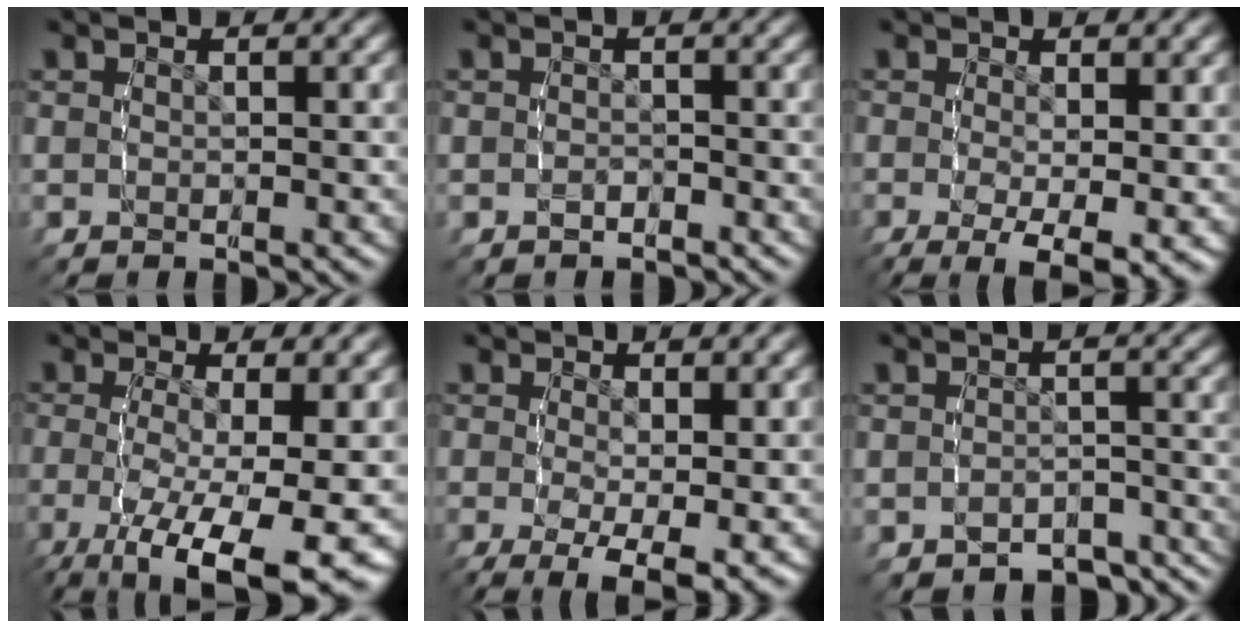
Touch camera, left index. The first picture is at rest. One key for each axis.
{"total": 1.1, "fx": -1.0, "fy": 0.5, "fz": 0.0, "tx": 0.001, "ty": -0.003, "tz": -0.012}
{"total": 6.1, "fx": -3.1, "fy": 2.0, "fz": 4.8, "tx": -0.079, "ty": -0.039, "tz": -0.027}
{"total": 10.1, "fx": -5.0, "fy": 4.2, "fz": 7.7, "tx": -0.147, "ty": -0.053, "tz": -0.048}
{"total": 6.8, "fx": -3.3, "fy": 2.4, "fz": 5.5, "tx": -0.091, "ty": -0.048, "tz": -0.027}
{"total": 6.1, "fx": -5.6, "fy": 2.1, "fz": 1.0, "tx": 0.000, "ty": -0.013, "tz": -0.084}